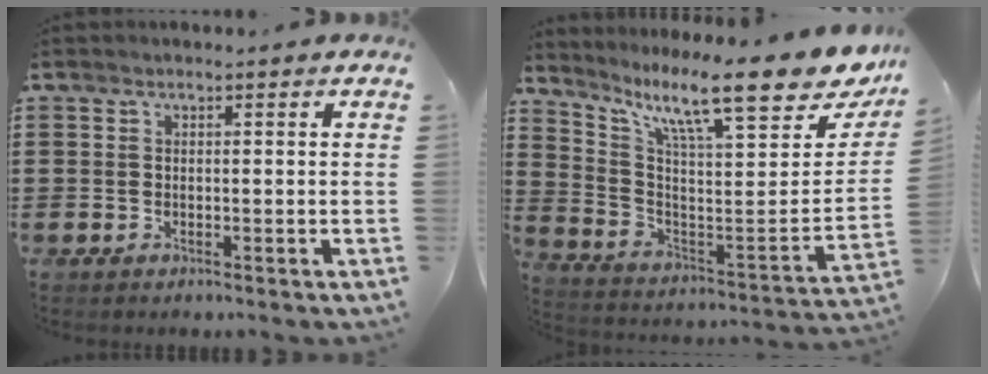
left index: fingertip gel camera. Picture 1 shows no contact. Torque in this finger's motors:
{"motor_torque": [1.11, -1.03, 0.41, 0.21]}